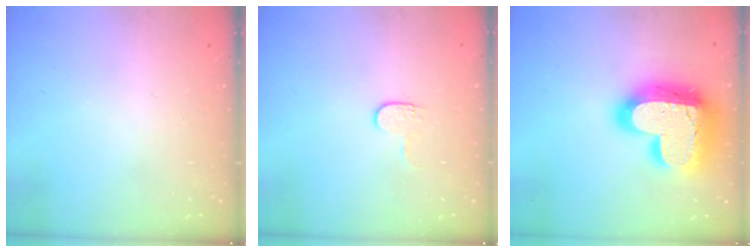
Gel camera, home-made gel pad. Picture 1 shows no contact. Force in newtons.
{"total": 3.4, "press": 3.4, "slide": 0.4}
{"total": 27.3, "press": 27.2, "slide": 2.0}